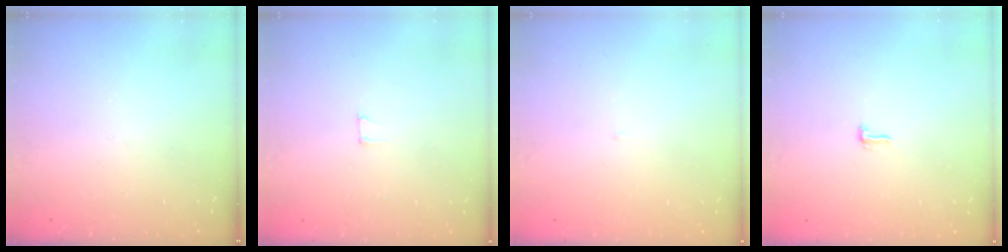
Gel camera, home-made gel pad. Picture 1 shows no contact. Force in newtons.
{"total": 2.5, "press": 2.5, "slide": 0.2}
{"total": 2.1, "press": 2.1, "slide": 0.1}
{"total": 5.1, "press": 4.7, "slide": 2.0}